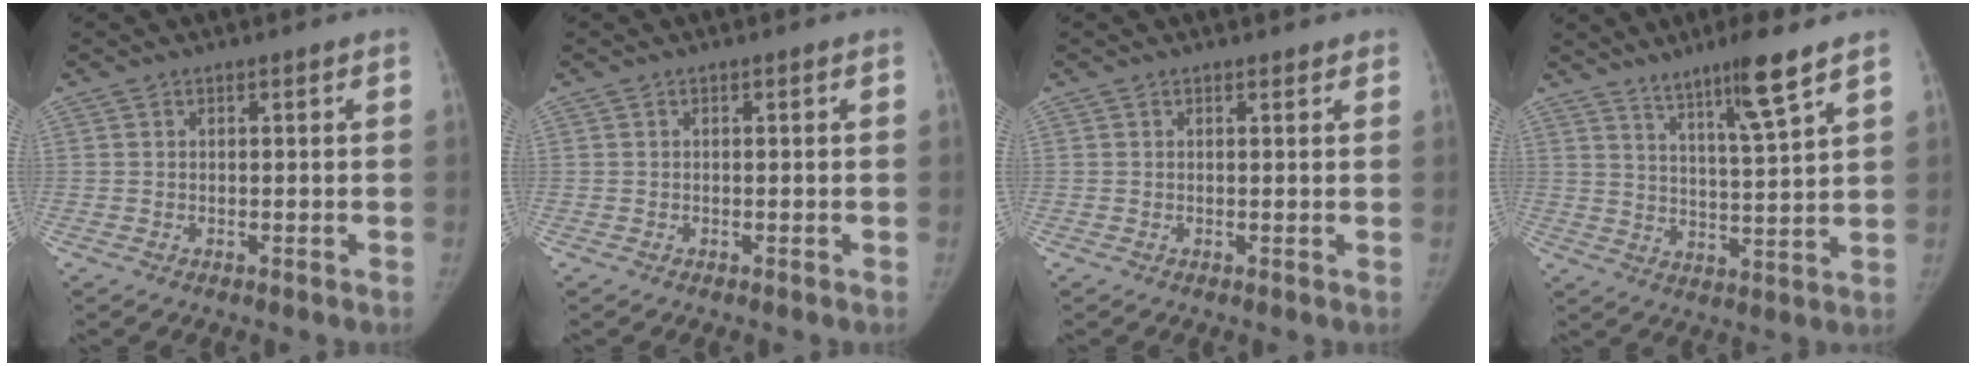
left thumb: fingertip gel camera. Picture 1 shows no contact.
{"total": 0.0}
{"total": 0.9, "force": [0.7, 0.4, 0.2], "torque": [-0.001, -0.004, 0.008]}
{"total": 9.6, "force": [6.7, -0.1, 7.0], "torque": [-0.115, -0.045, 0.117]}